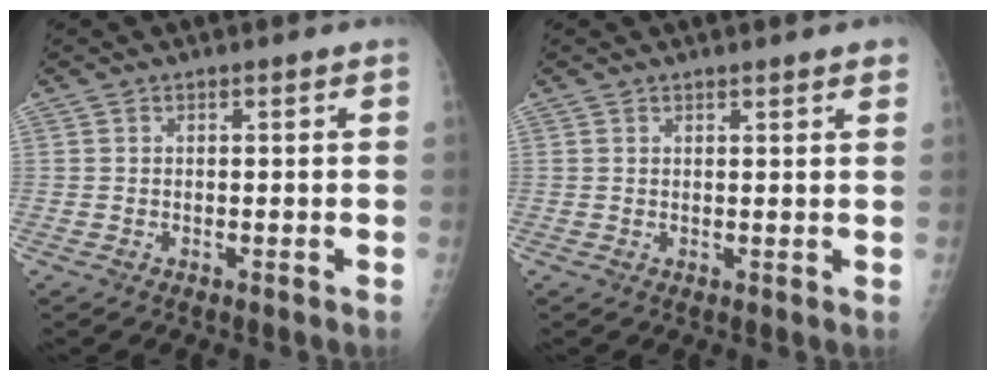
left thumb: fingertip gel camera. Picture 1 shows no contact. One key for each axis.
{"total": 2.6, "fx": 2.2, "fy": 0.4, "fz": 1.4, "tx": -0.009, "ty": -0.002, "tz": 0.023}